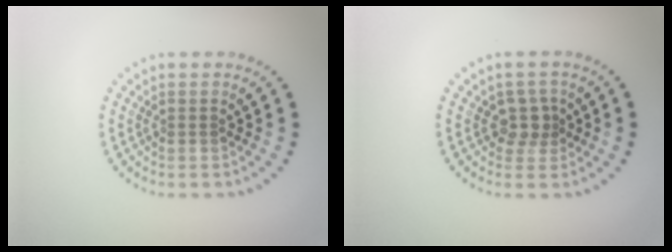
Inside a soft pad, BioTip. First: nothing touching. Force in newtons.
{"total": 2.1, "press": 1.8, "slide": 1.2}